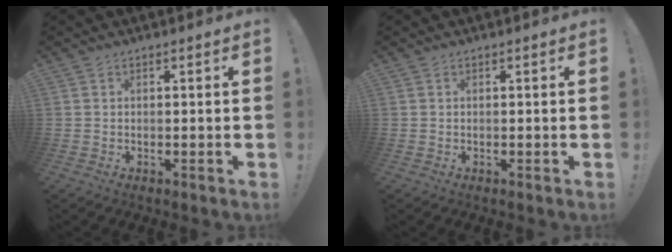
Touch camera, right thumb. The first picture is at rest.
{"total": 0.0}